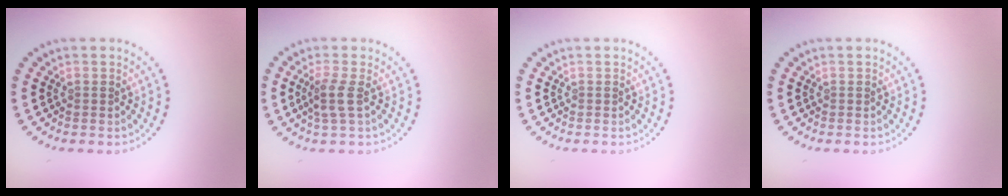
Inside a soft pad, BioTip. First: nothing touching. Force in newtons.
{"total": 1.9, "press": 1.6, "slide": 1.0}
{"total": 0.0}
{"total": 0.0}